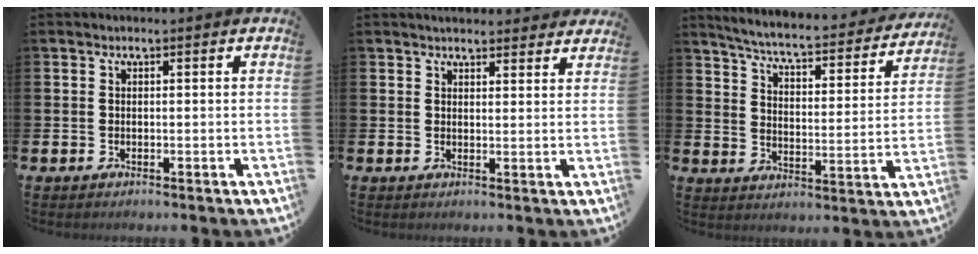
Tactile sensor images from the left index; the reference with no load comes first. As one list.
[{"total": 3.1, "force": [3.0, 0.6, 0.1], "torque": [0.007, -0.018, 0.053]}, {"total": 5.6, "force": [5.1, 0.5, 2.2], "torque": [-0.064, -0.045, 0.079]}]